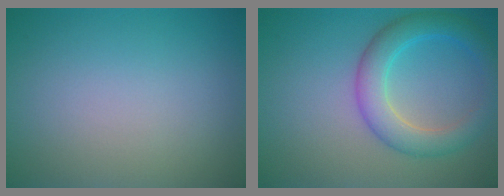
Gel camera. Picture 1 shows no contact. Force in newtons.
{"total": 4.7, "press": 4.7, "slide": 0.1}